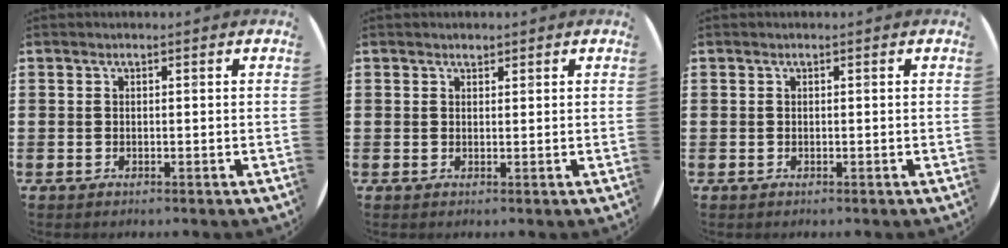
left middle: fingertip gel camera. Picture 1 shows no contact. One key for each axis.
{"total": 0.8, "fx": 0.8, "fy": 0.2, "fz": 0.0, "tx": 0.007, "ty": -0.001, "tz": 0.013}
{"total": 0.0}